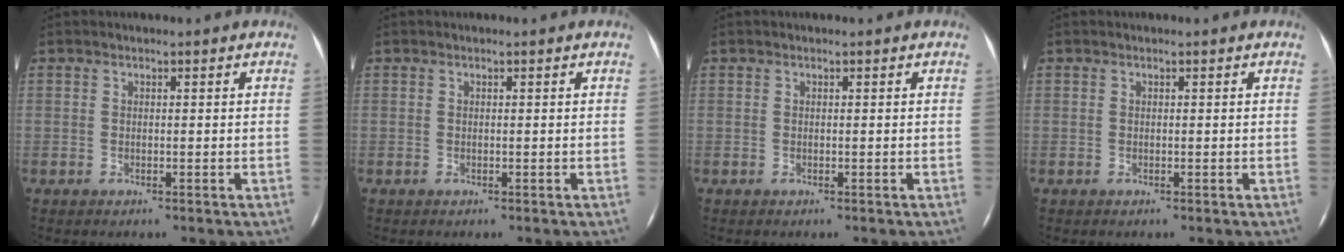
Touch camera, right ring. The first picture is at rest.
{"total": 0.0}
{"total": 0.0}
{"total": 0.0}